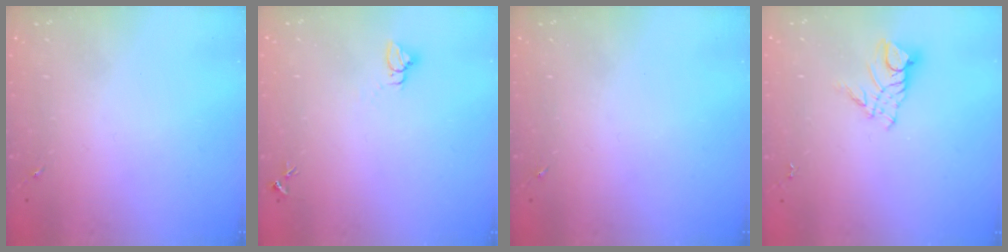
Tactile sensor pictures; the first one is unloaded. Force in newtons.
{"total": 2.7, "press": 2.7, "slide": 0.1}
{"total": 0.0}
{"total": 8.9, "press": 8.9, "slide": 0.8}